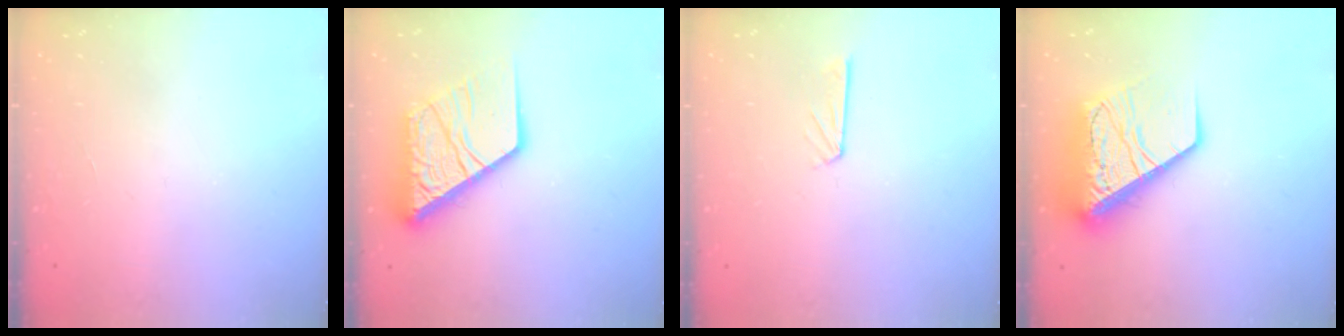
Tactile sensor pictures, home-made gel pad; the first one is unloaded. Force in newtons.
{"total": 15.5, "press": 15.4, "slide": 1.9}
{"total": 3.9, "press": 3.9, "slide": 0.3}
{"total": 15.8, "press": 15.7, "slide": 1.7}